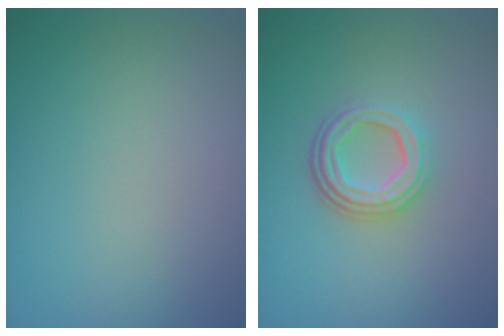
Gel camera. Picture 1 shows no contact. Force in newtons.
{"total": 4.0, "press": 3.1, "slide": 2.5}